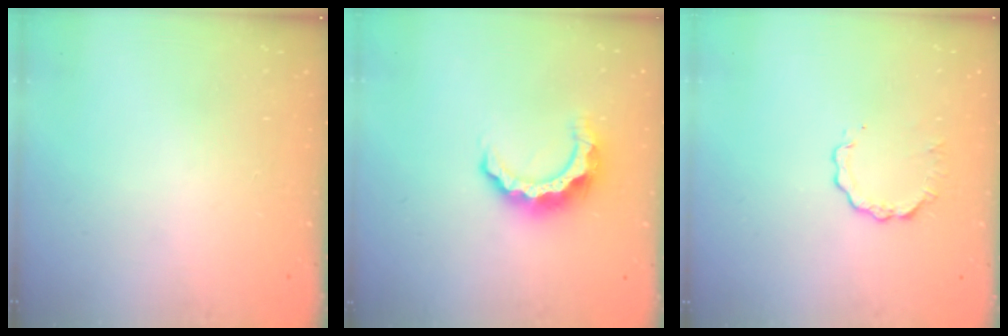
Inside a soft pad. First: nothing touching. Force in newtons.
{"total": 9.8, "press": 9.7, "slide": 0.9}
{"total": 2.9, "press": 2.9, "slide": 0.3}